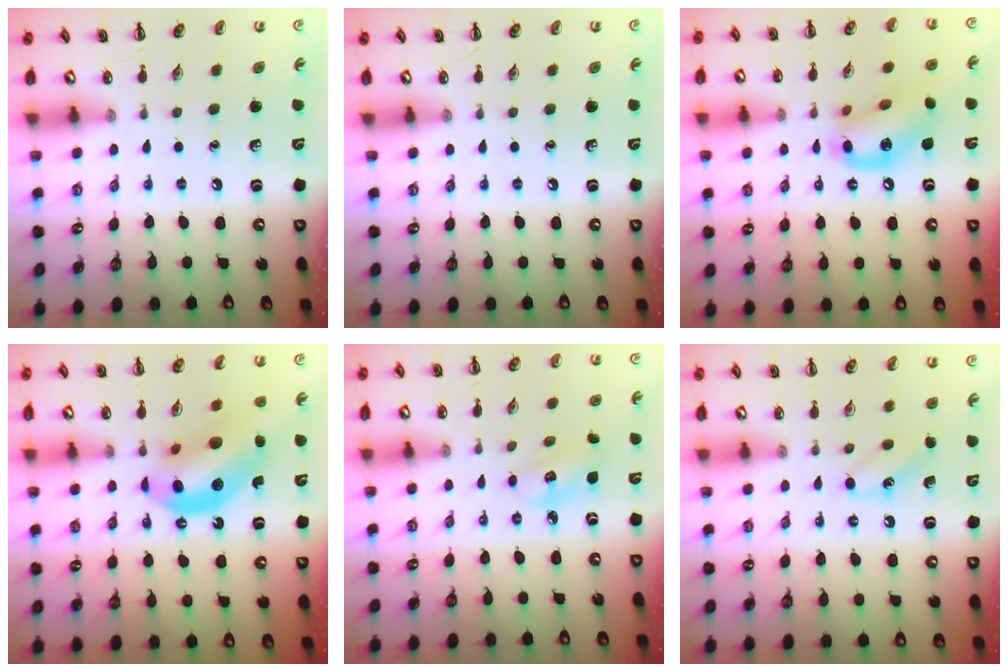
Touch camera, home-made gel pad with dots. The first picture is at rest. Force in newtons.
{"total": 0.0}
{"total": 13.1, "press": 12.8, "slide": 2.7}
{"total": 12.9, "press": 12.5, "slide": 3.3}
{"total": 3.8, "press": 3.7, "slide": 0.9}
{"total": 5.2, "press": 5.0, "slide": 1.3}